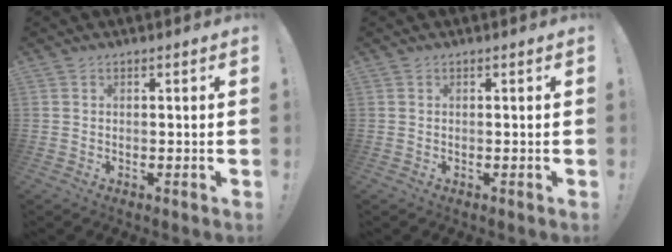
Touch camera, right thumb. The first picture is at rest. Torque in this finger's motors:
{"motor_torque": [-0.03, 0.02, -0.04, 0.04, 0.00]}